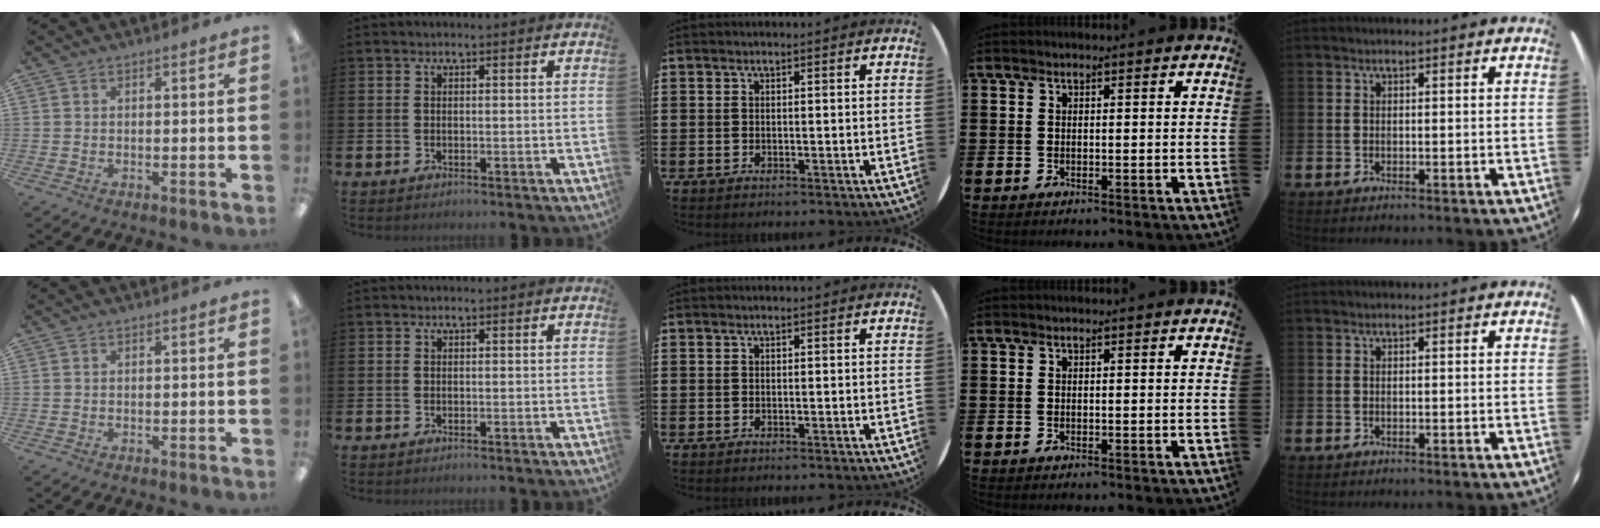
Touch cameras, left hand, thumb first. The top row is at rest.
{}